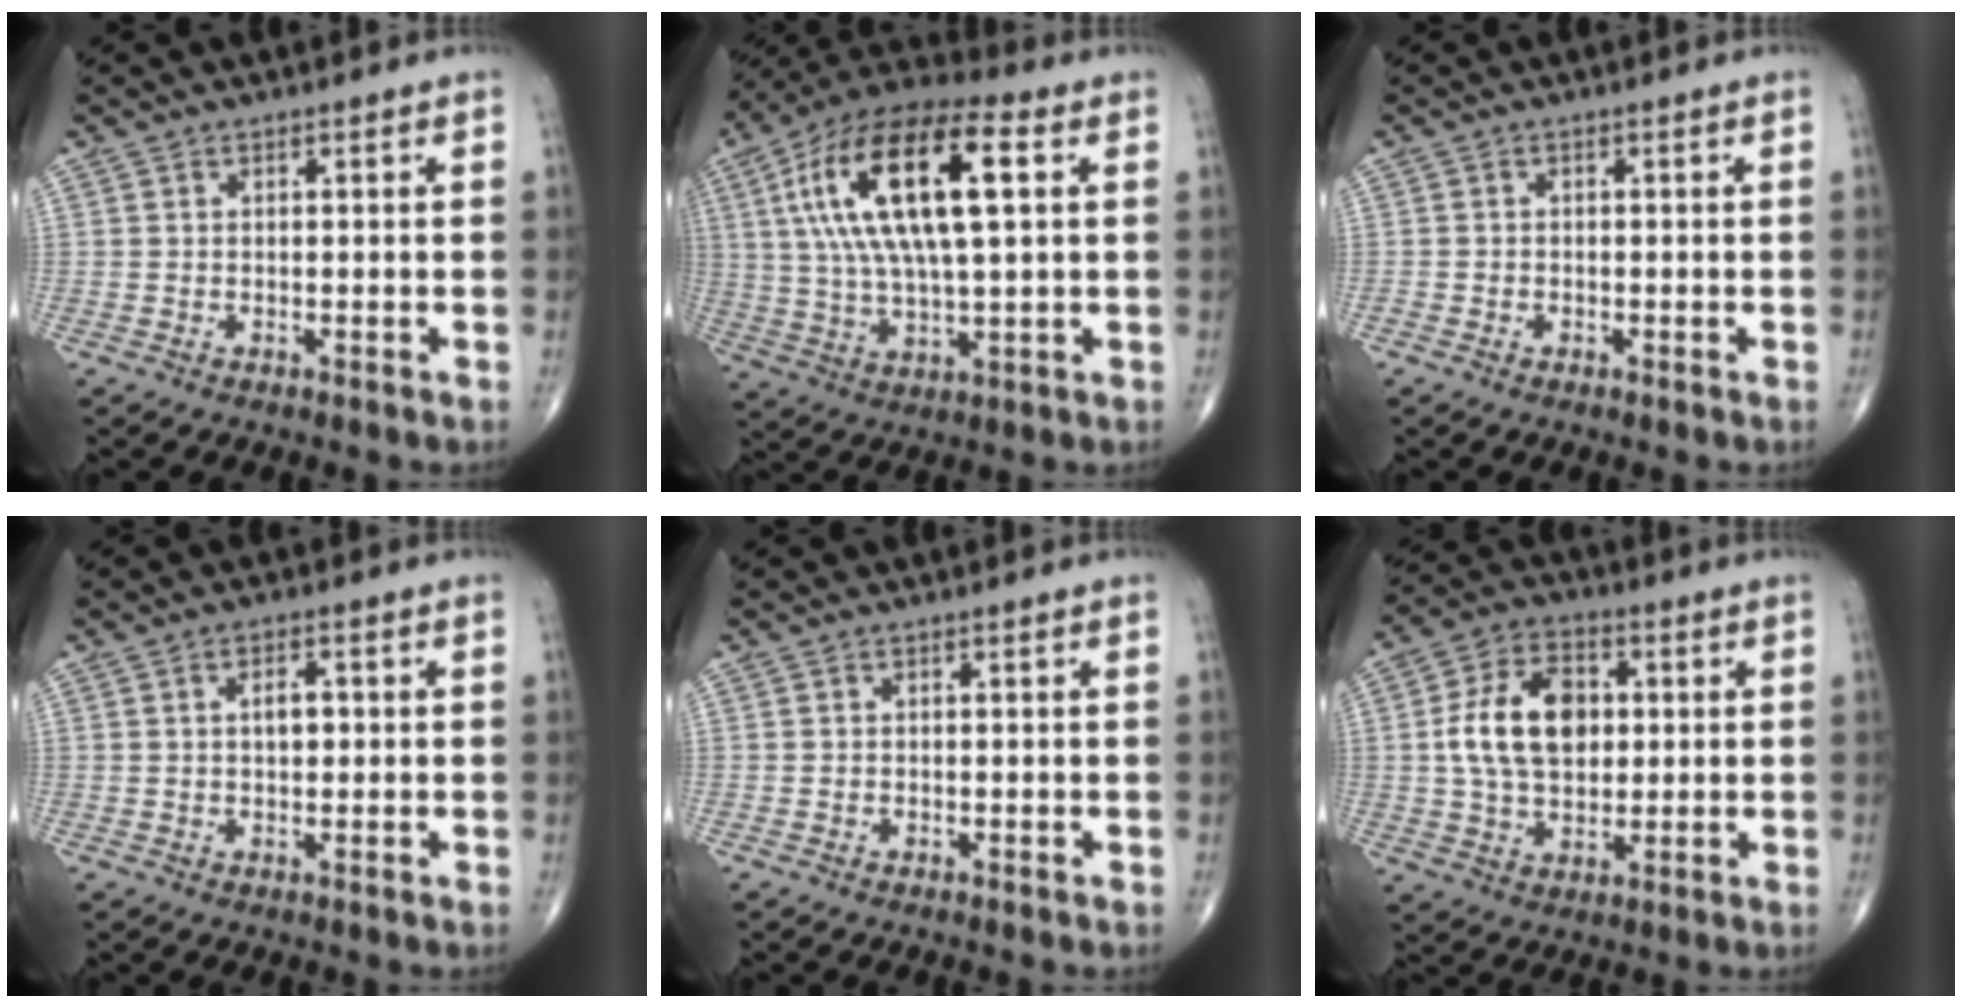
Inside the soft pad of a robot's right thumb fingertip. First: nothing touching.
{"total": 22.1, "force": [5.4, 8.3, 19.7], "torque": [-0.374, 0.016, 0.085]}
{"total": 0.6, "force": [-0.3, 0.5, 0.0], "torque": [0.005, 0.005, -0.007]}
{"total": 3.0, "force": [0.4, 1.6, 2.5], "torque": [-0.035, 0.005, 0.005]}
{"total": 0.0}
{"total": 13.6, "force": [1.6, 9.1, 10.0], "torque": [-0.155, 0.008, 0.025]}